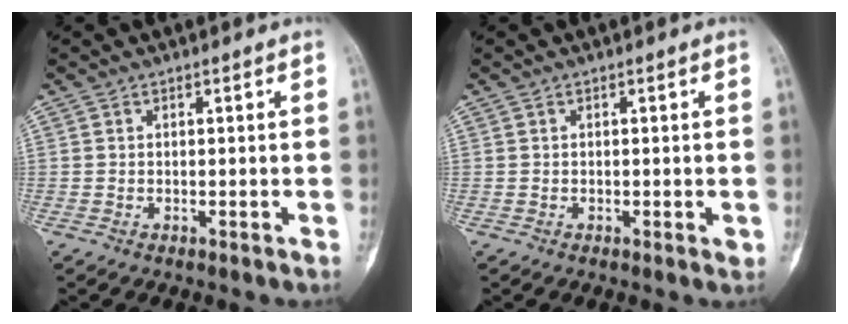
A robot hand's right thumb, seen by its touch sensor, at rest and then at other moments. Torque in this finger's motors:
{"motor_torque": [0.45, -0.17, 0.04, -0.17, 0.05]}